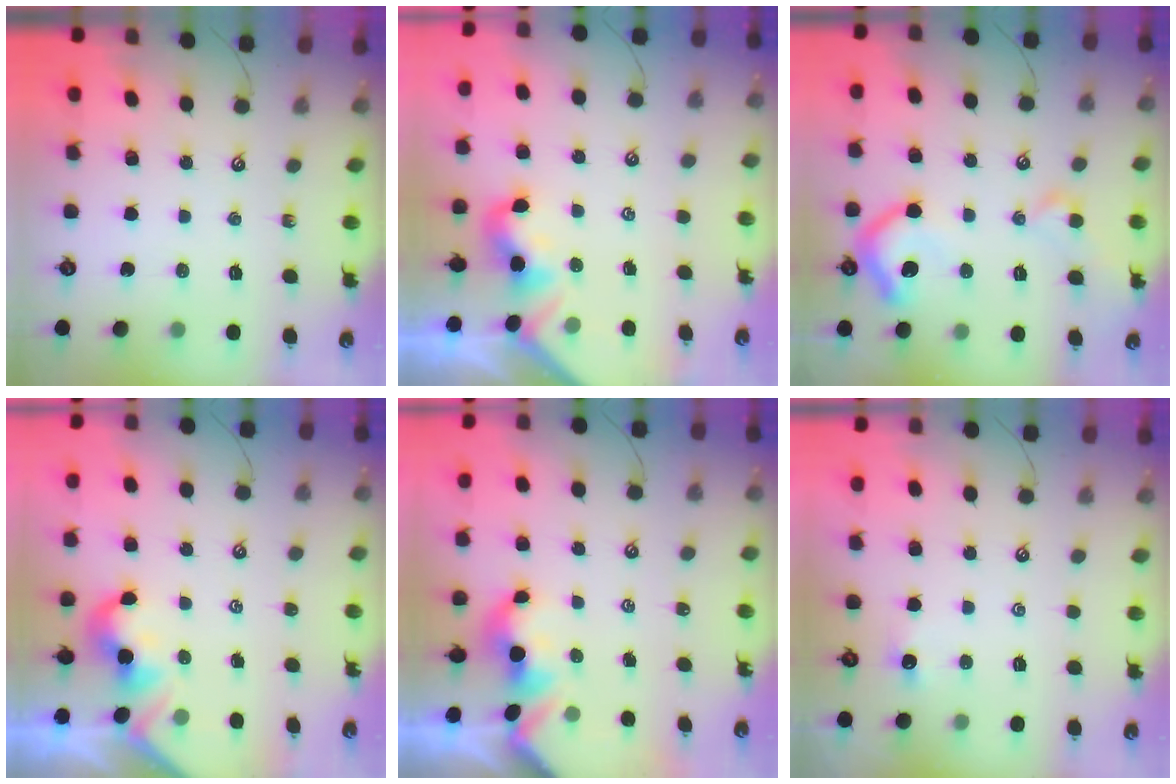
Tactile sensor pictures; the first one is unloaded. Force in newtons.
{"total": 0.9, "press": 0.7, "slide": 0.6}
{"total": 9.3, "press": 9.2, "slide": 1.3}
{"total": 2.1, "press": 2.0, "slide": 0.5}
{"total": 1.5, "press": 1.5, "slide": 0.3}
{"total": 0.0}